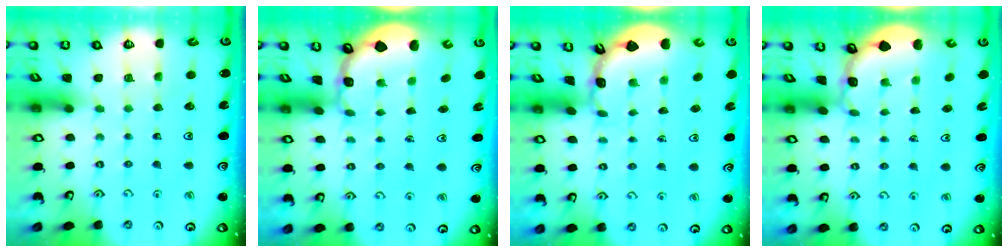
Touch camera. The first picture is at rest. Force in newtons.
{"total": 1.3, "press": 1.2, "slide": 0.4}
{"total": 1.7, "press": 1.7, "slide": 0.1}
{"total": 2.0, "press": 2.0, "slide": 0.3}